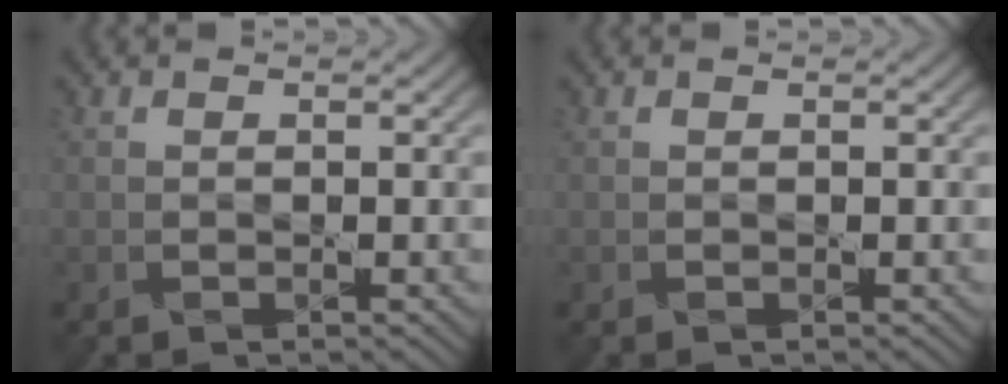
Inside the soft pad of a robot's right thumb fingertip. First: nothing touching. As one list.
[{"total": 0.0}]